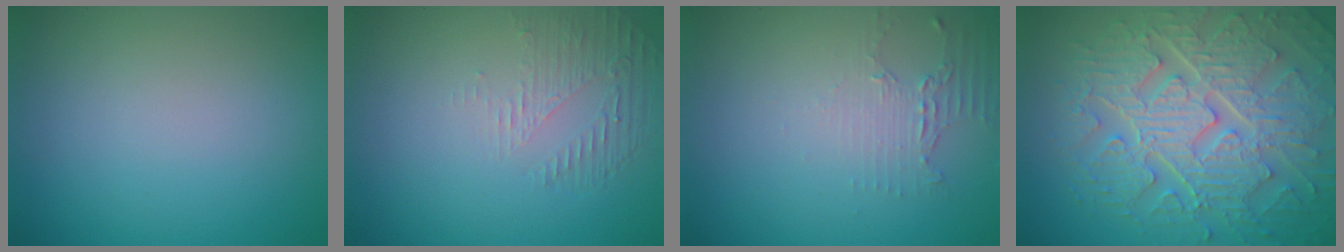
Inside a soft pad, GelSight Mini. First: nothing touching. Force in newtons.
{"total": 1.7, "press": 0.6, "slide": 1.6}
{"total": 2.0, "press": 1.4, "slide": 1.4}
{"total": 9.2, "press": 6.8, "slide": 6.2}